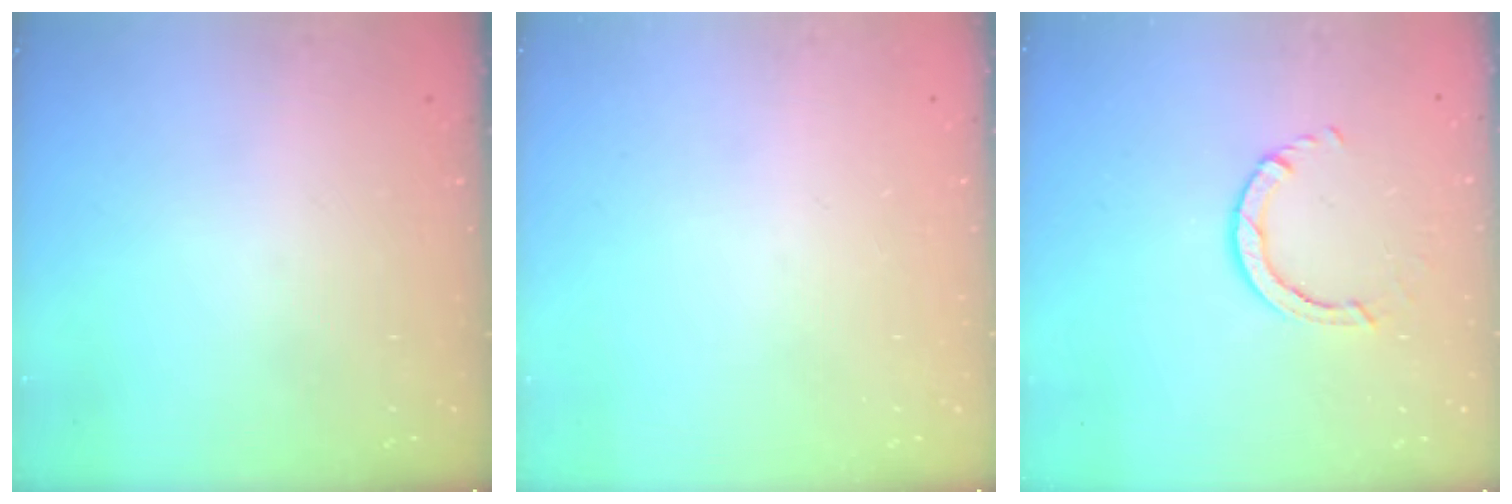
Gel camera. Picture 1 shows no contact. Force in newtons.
{"total": 0.0}
{"total": 3.0, "press": 3.0, "slide": 0.4}